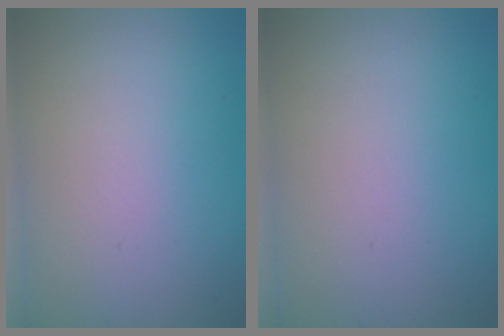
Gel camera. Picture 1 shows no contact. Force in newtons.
{"total": 0.0}